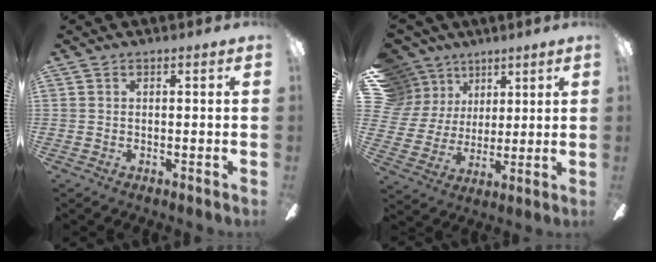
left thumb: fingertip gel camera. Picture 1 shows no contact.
{"total": 11.5, "force": [7.0, 9.0, 2.0], "torque": [-0.063, -0.042, 0.143]}